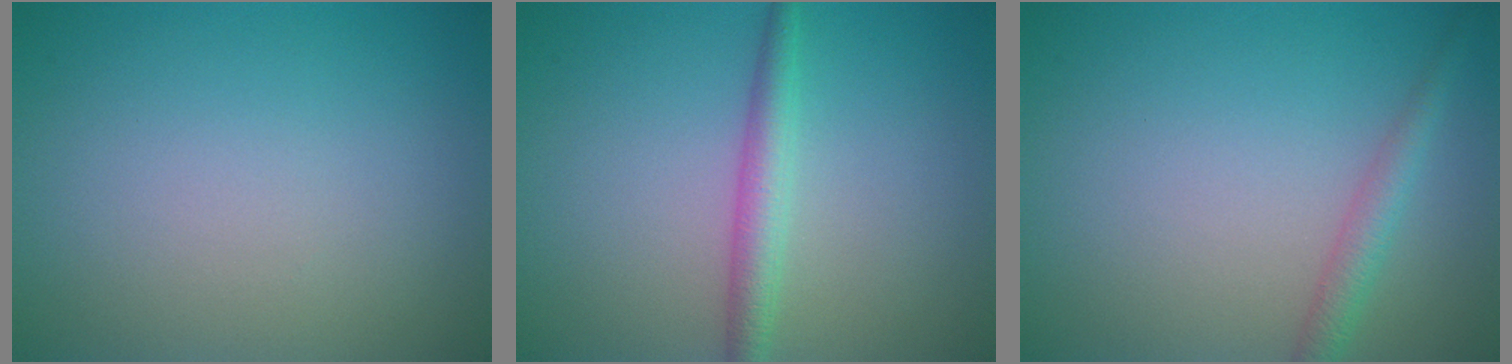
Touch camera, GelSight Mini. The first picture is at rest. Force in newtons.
{"total": 2.5, "press": 2.5, "slide": 0.0}
{"total": 2.0, "press": 2.0, "slide": 0.1}